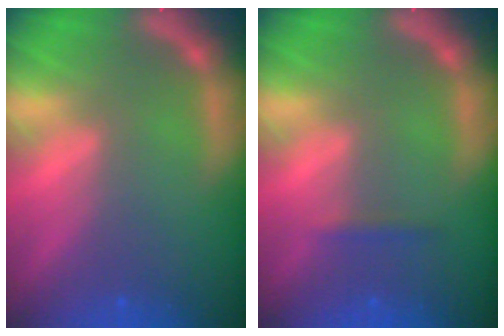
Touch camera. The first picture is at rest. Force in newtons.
{"total": 0.9}